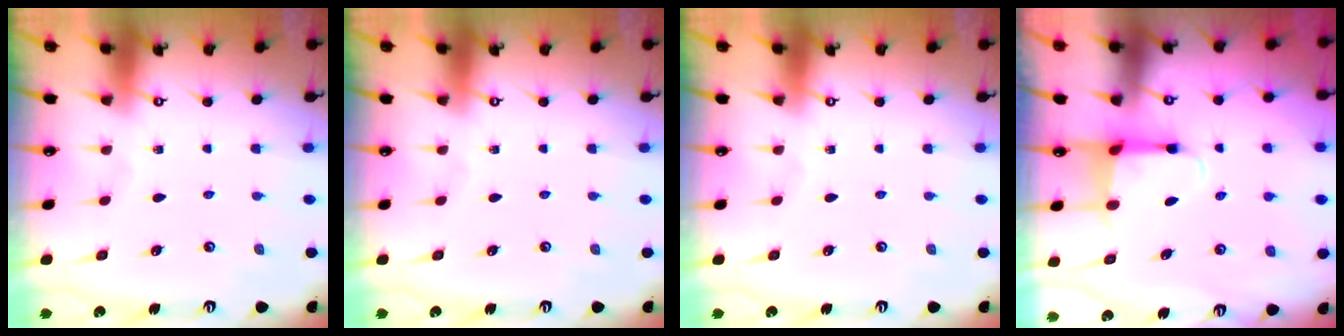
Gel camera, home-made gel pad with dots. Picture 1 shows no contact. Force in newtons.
{"total": 0.0}
{"total": 0.0}
{"total": 3.8, "press": 3.7, "slide": 0.9}